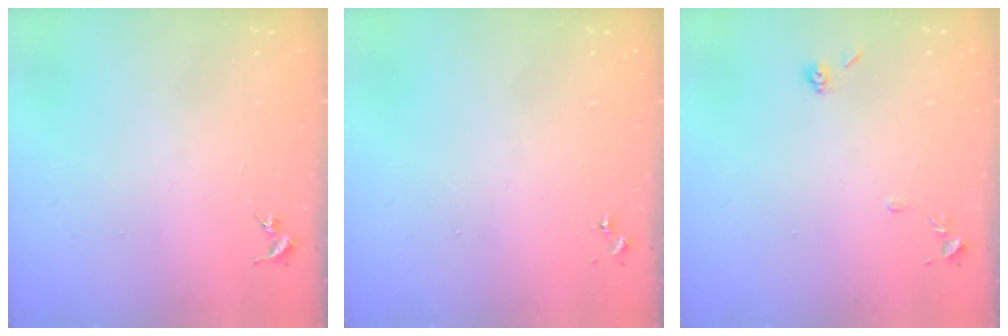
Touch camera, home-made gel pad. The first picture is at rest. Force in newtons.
{"total": 0.0}
{"total": 7.2, "press": 7.2, "slide": 0.8}